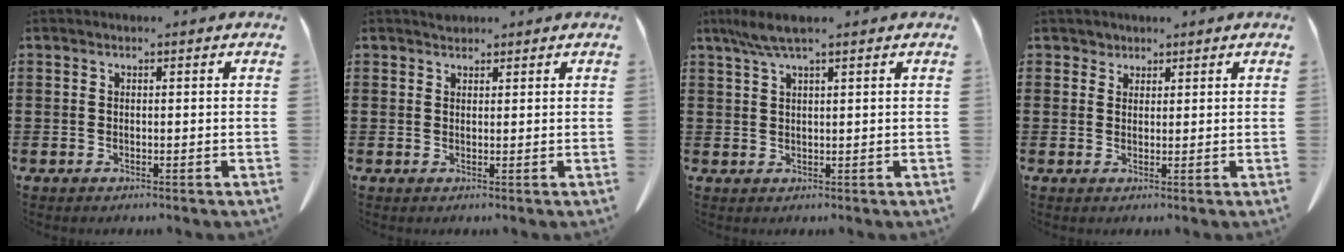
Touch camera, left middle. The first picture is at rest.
{"total": 1.2, "force": [1.0, 0.6, 0.1], "torque": [-0.006, 0.002, 0.021]}
{"total": 3.7, "force": [2.1, 0.4, 3.0], "torque": [-0.060, 0.002, 0.038]}
{"total": 1.6, "force": [1.3, 1.0, 0.1], "torque": [0.001, 0.002, 0.023]}